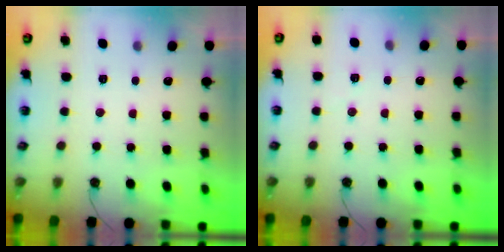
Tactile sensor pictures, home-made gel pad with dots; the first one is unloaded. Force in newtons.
{"total": 3.8, "press": 3.7, "slide": 1.0}